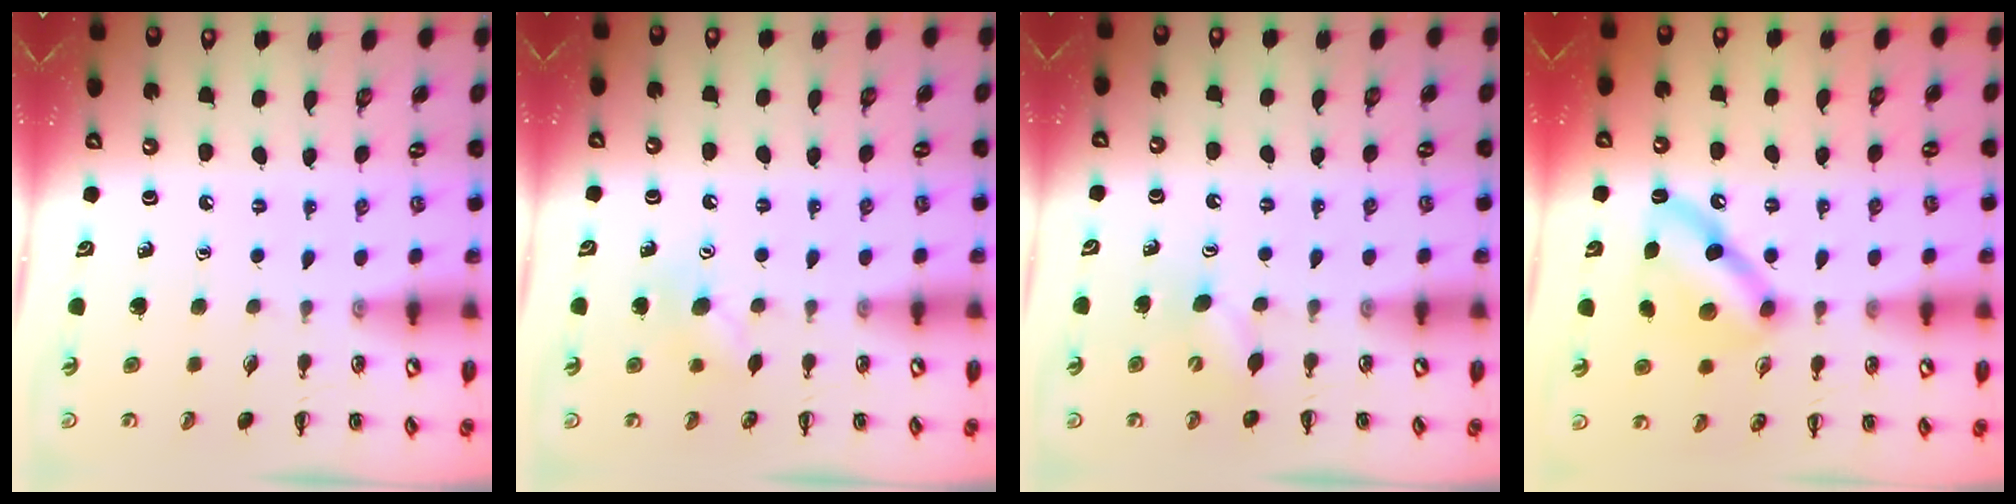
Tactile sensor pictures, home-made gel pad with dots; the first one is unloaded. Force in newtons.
{"total": 6.6, "press": 6.4, "slide": 1.5}
{"total": 3.5, "press": 3.4, "slide": 1.0}
{"total": 10.7, "press": 10.7, "slide": 0.9}